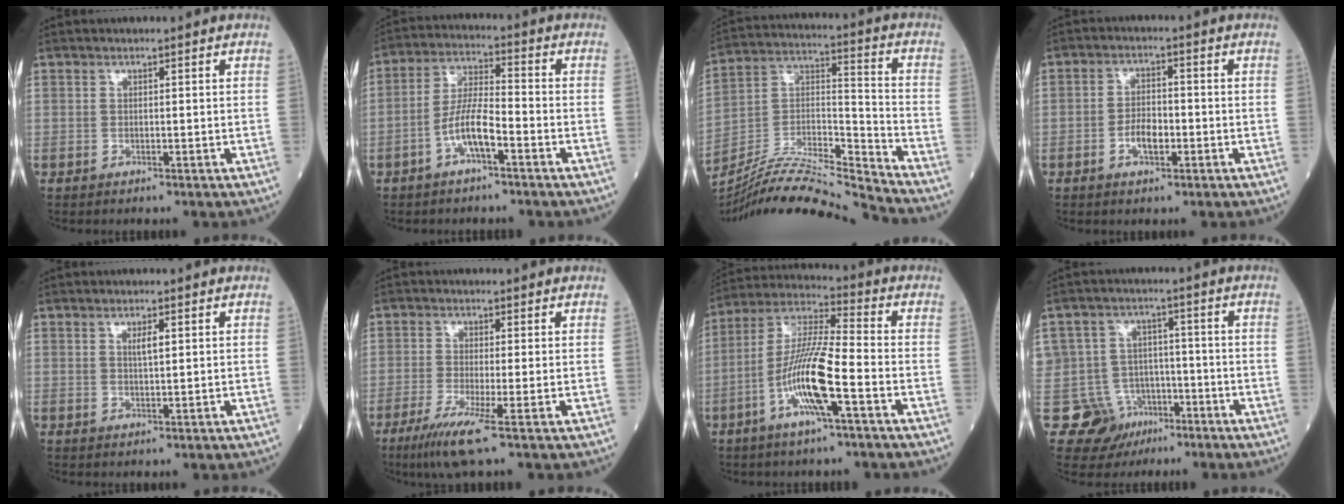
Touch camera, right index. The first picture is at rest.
{"total": 6.9, "force": [-3.1, 1.4, 6.0], "torque": [-0.124, 0.012, -0.060]}
{"total": 19.3, "force": [-18.3, -1.4, 6.1], "torque": [-0.123, 0.017, -0.322]}
{"total": 4.1, "force": [-1.5, 1.8, 3.4], "torque": [-0.063, 0.005, -0.029]}
{"total": 1.8, "force": [0.7, 0.3, 1.7], "torque": [-0.030, -0.001, 0.011]}
{"total": 6.0, "force": [-3.4, -0.6, 4.9], "torque": [-0.094, -0.021, -0.066]}
{"total": 12.6, "force": [-4.5, 0.9, 11.7], "torque": [-0.238, 0.002, -0.091]}
{"total": 13.4, "force": [-5.0, 12.3, 1.7], "torque": [-0.050, 0.054, -0.062]}